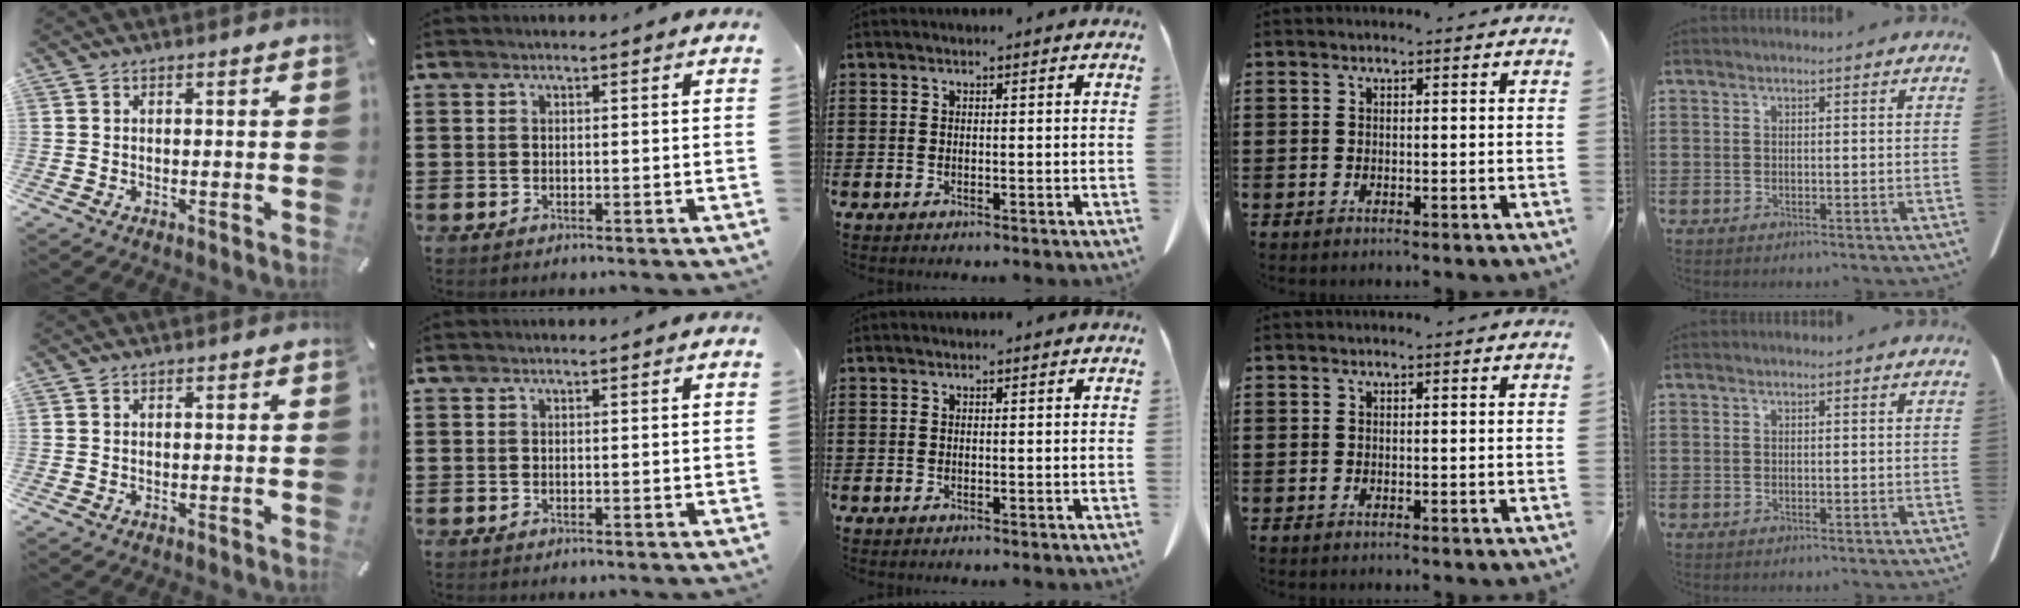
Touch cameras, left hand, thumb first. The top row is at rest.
{}